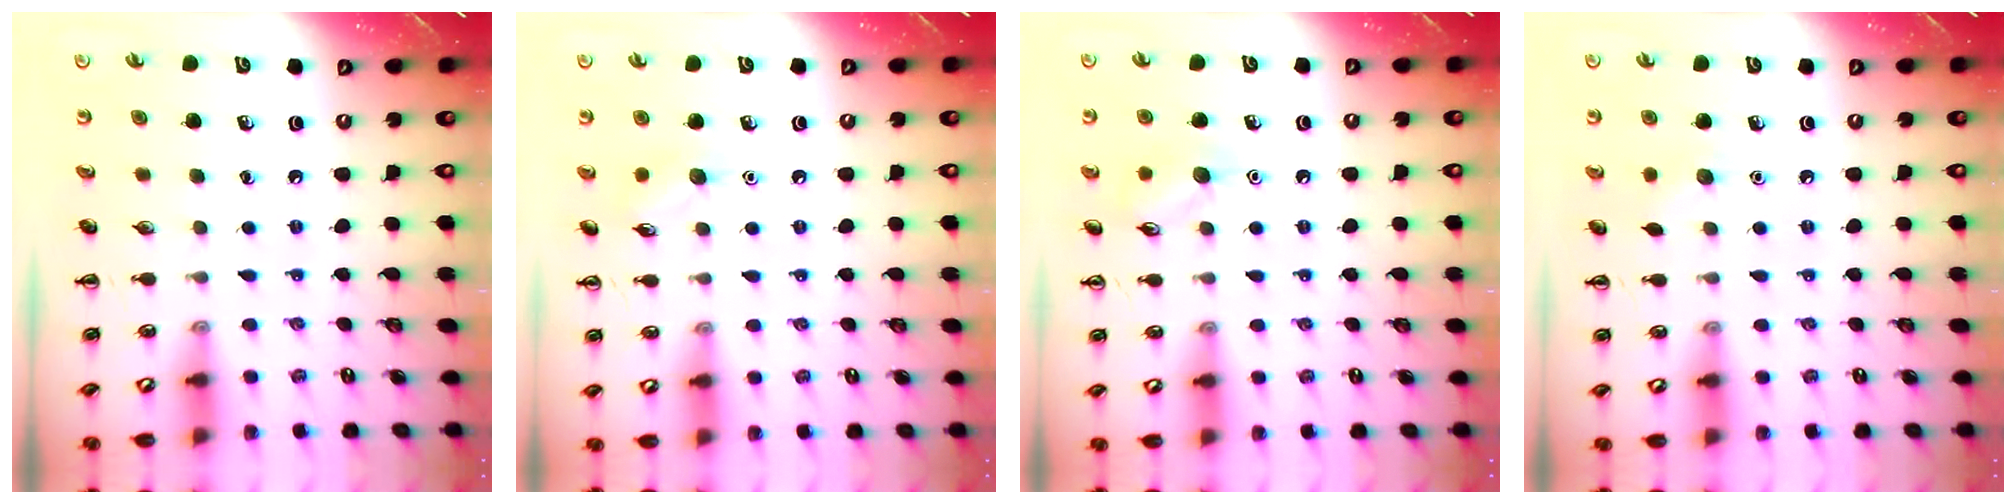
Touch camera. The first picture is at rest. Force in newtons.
{"total": 5.6, "press": 5.4, "slide": 1.5}
{"total": 7.5, "press": 7.3, "slide": 1.4}
{"total": 4.6, "press": 4.4, "slide": 1.3}